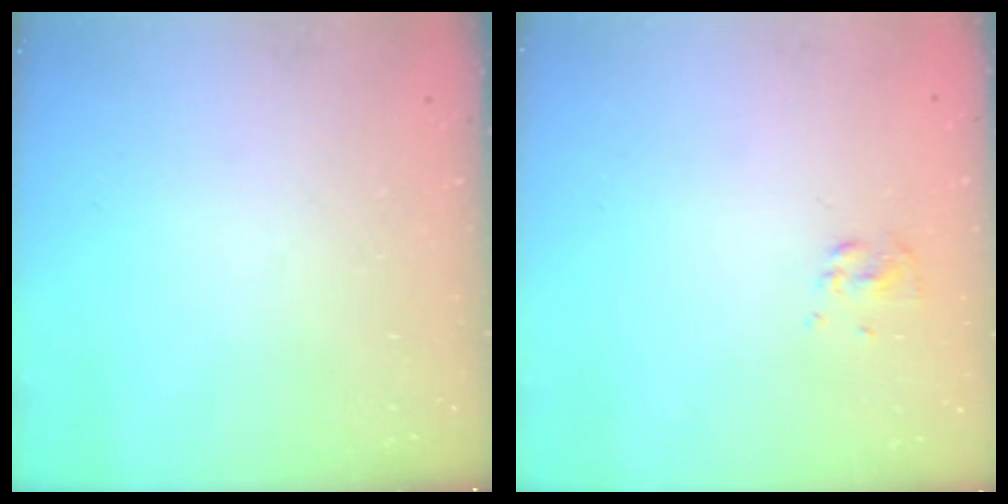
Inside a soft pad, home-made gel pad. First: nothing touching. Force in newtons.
{"total": 2.7, "press": 2.5, "slide": 0.8}